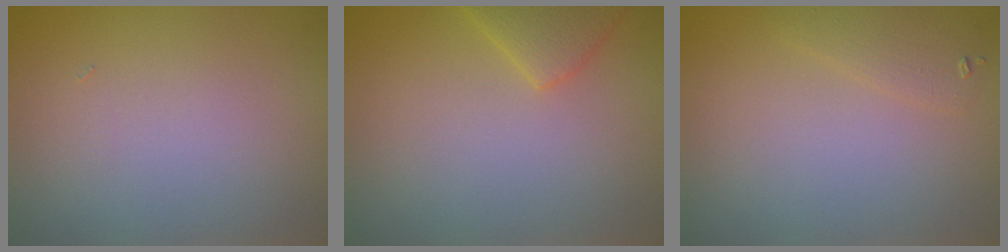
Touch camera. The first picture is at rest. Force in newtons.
{"total": 2.9, "press": 2.9, "slide": 0.2}
{"total": 1.4, "press": 1.4, "slide": 0.0}